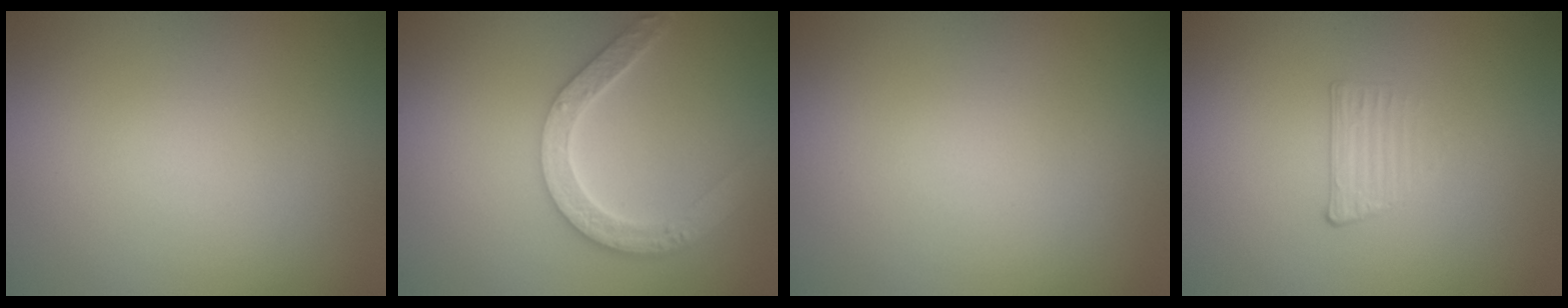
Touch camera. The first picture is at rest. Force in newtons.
{"total": 4.5, "press": 3.8, "slide": 2.5}
{"total": 0.0}
{"total": 1.2, "press": 0.6, "slide": 1.0}